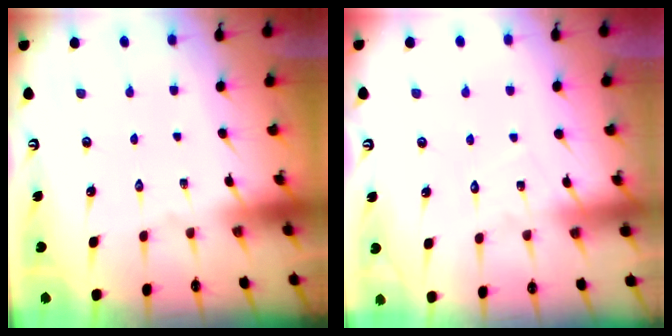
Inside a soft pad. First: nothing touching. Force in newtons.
{"total": 4.4, "press": 4.4, "slide": 0.5}